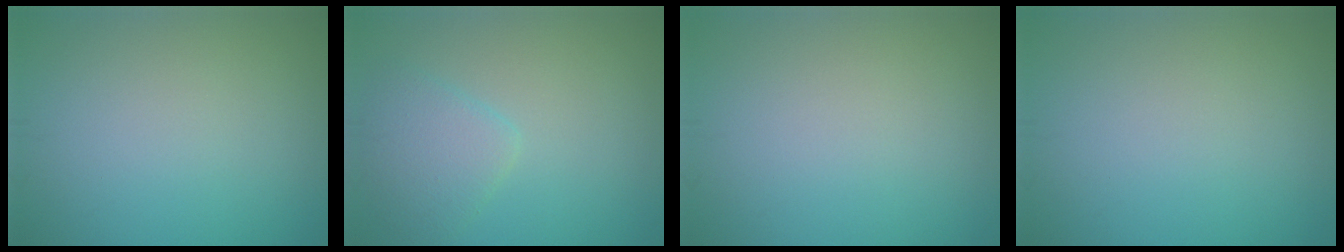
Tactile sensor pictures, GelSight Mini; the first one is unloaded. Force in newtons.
{"total": 2.8, "press": 2.8, "slide": 0.2}
{"total": 0.0}
{"total": 0.0}